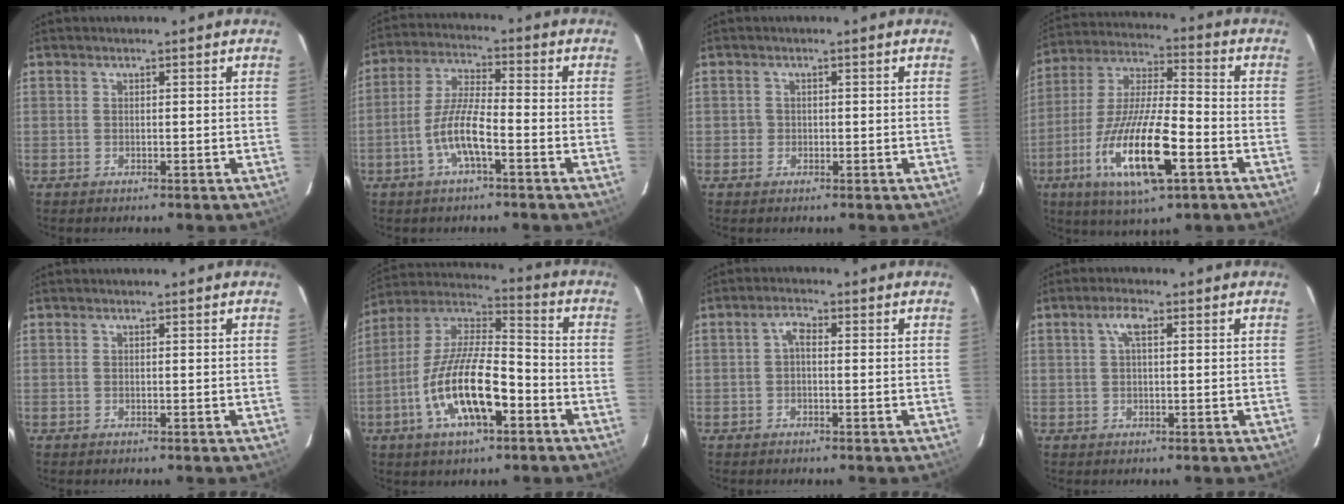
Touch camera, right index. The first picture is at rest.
{"total": 8.1, "force": [-3.6, 1.5, 7.1], "torque": [-0.148, 0.004, -0.069]}
{"total": 1.2, "force": [-0.3, 1.2, 0.0], "torque": [0.003, 0.003, -0.004]}
{"total": 18.9, "force": [-7.9, 4.6, 16.5], "torque": [-0.337, -0.029, -0.146]}
{"total": 0.0}
{"total": 17.3, "force": [-6.7, 6.1, 14.7], "torque": [-0.293, -0.007, -0.127]}
{"total": 1.7, "force": [-0.3, 0.7, 1.6], "torque": [-0.034, 0.008, -0.006]}
{"total": 2.8, "force": [0.9, 0.5, 2.5], "torque": [-0.053, 0.008, 0.017]}